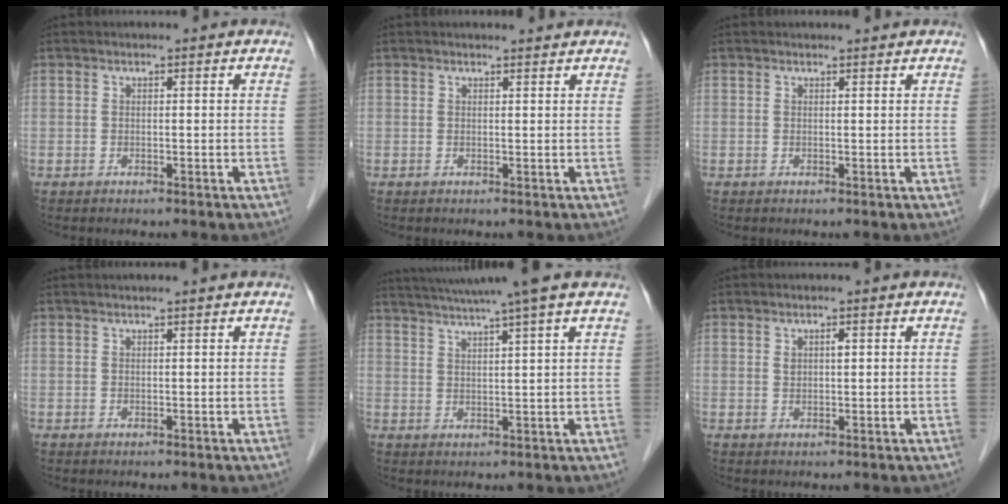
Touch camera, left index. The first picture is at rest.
{"total": 1.4, "force": [1.3, -0.1, 0.1], "torque": [-0.008, 0.000, 0.019]}
{"total": 0.9, "force": [0.8, -0.1, 0.1], "torque": [-0.007, 0.000, 0.013]}
{"total": 1.7, "force": [1.4, -0.4, 0.8], "torque": [-0.007, 0.018, 0.030]}
{"total": 11.3, "force": [9.3, -1.8, 6.1], "torque": [-0.106, 0.012, 0.129]}
{"total": 1.3, "force": [0.5, 0.6, 1.1], "torque": [-0.020, 0.003, 0.010]}